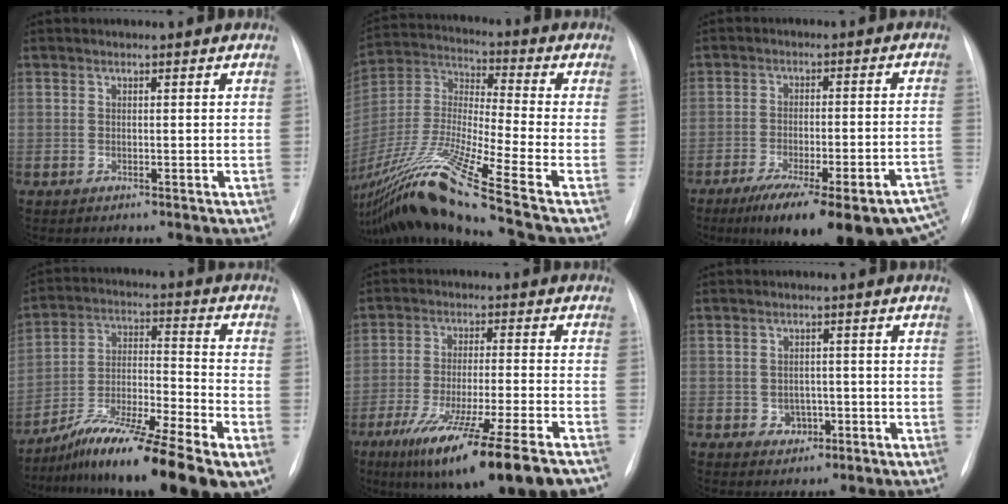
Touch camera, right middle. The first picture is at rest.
{"total": 22.5, "force": [-15.6, -0.8, 16.2], "torque": [-0.350, -0.037, -0.296]}
{"total": 23.5, "force": [-15.6, 4.2, 17.0], "torque": [-0.183, -0.007, -0.212]}
{"total": 18.1, "force": [-12.1, 2.0, 13.3], "torque": [-0.209, -0.012, -0.207]}
{"total": 19.5, "force": [-12.9, 1.0, 14.6], "torque": [-0.199, -0.049, -0.205]}
{"total": 2.9, "force": [-1.0, 2.5, 1.3], "torque": [-0.011, 0.007, -0.006]}